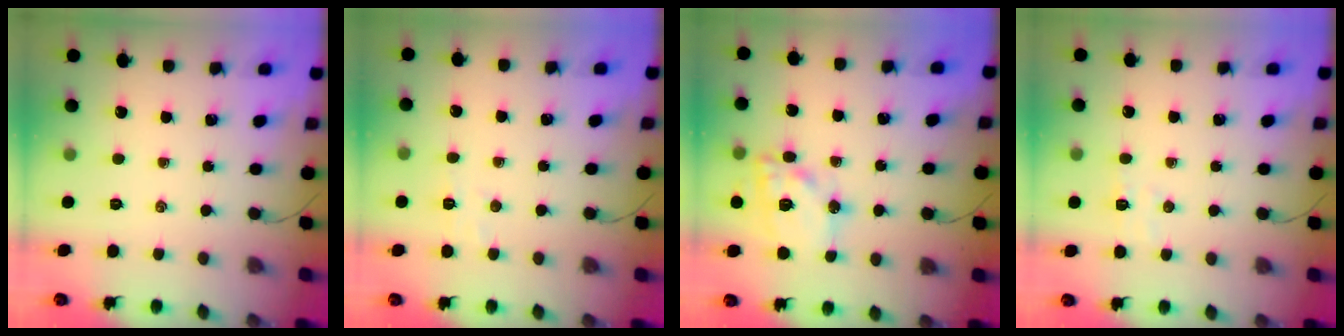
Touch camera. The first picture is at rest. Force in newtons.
{"total": 4.3, "press": 4.1, "slide": 1.0}
{"total": 15.0, "press": 14.8, "slide": 2.6}
{"total": 5.1, "press": 5.0, "slide": 1.2}